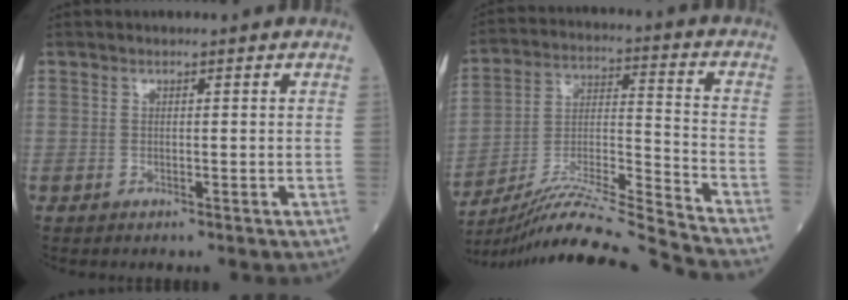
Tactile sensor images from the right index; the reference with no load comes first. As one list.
[{"total": 19.0, "force": [-17.8, -3.0, 6.0], "torque": [-0.115, -0.007, -0.306]}]